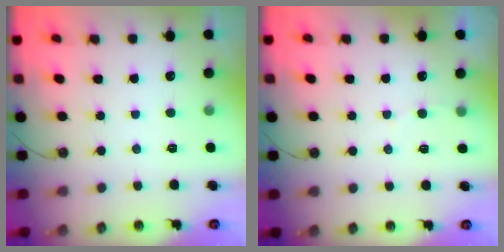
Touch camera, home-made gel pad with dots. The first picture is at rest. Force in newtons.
{"total": 2.8, "press": 2.8, "slide": 0.2}